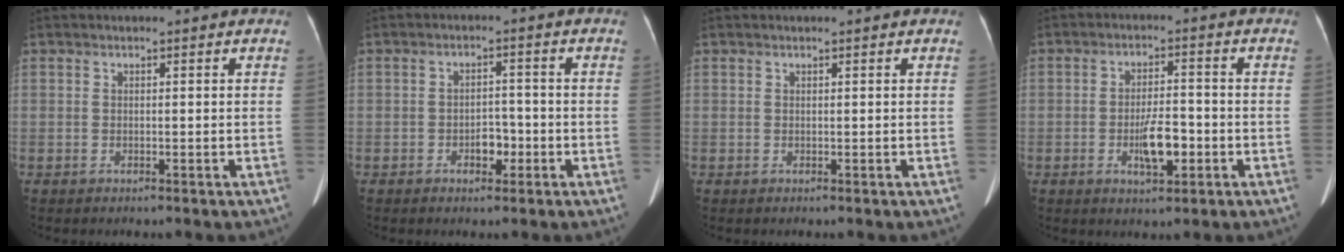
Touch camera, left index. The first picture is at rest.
{"total": 3.2, "force": [-1.7, 1.8, 2.1], "torque": [-0.031, 0.003, -0.025]}
{"total": 0.5, "force": [0.5, 0.0, 0.2], "torque": [-0.002, 0.009, 0.008]}
{"total": 5.6, "force": [-2.1, 1.8, 4.9], "torque": [-0.091, -0.003, -0.032]}